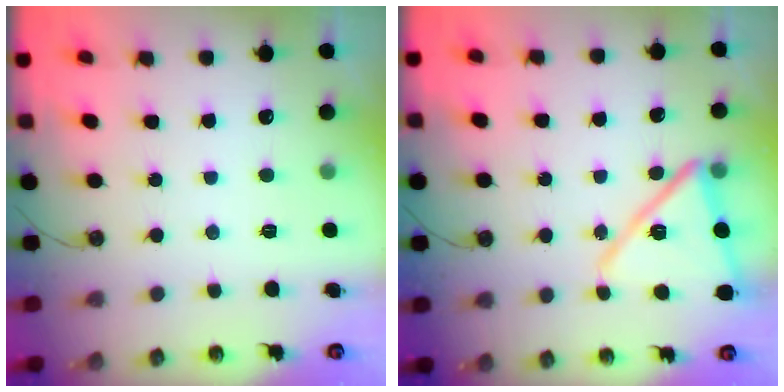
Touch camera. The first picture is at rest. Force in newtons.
{"total": 15.0, "press": 14.9, "slide": 1.3}